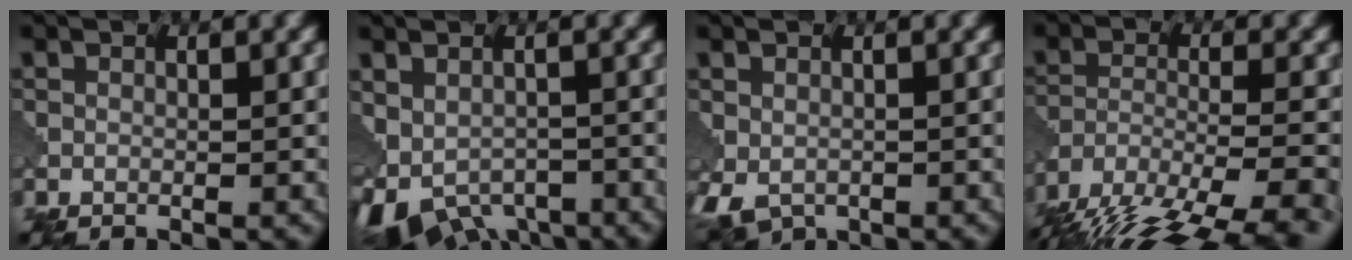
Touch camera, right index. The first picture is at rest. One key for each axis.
{"total": 7.4, "fx": -3.9, "fy": 4.4, "fz": 4.5, "tx": -0.074, "ty": -0.017, "tz": -0.042}
{"total": 3.8, "fx": -1.5, "fy": 2.5, "fz": 2.5, "tx": -0.054, "ty": -0.015, "tz": -0.021}
{"total": 14.4, "fx": -11.8, "fy": 4.5, "fz": 7.0, "tx": -0.135, "ty": -0.027, "tz": -0.161}